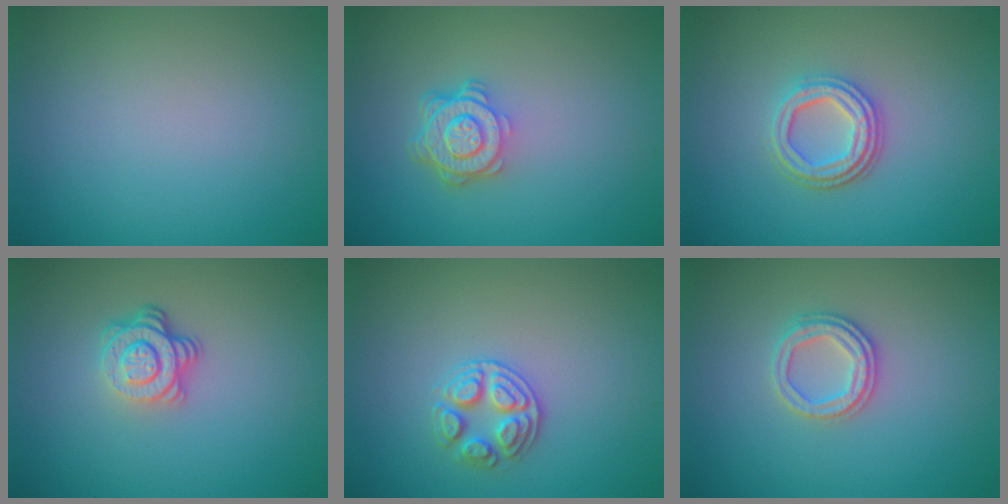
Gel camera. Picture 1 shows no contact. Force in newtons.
{"total": 4.3, "press": 3.2, "slide": 2.9}
{"total": 3.6, "press": 3.0, "slide": 2.1}
{"total": 4.0, "press": 2.8, "slide": 2.9}
{"total": 2.6, "press": 2.6, "slide": 0.6}
{"total": 2.5, "press": 2.4, "slide": 0.6}